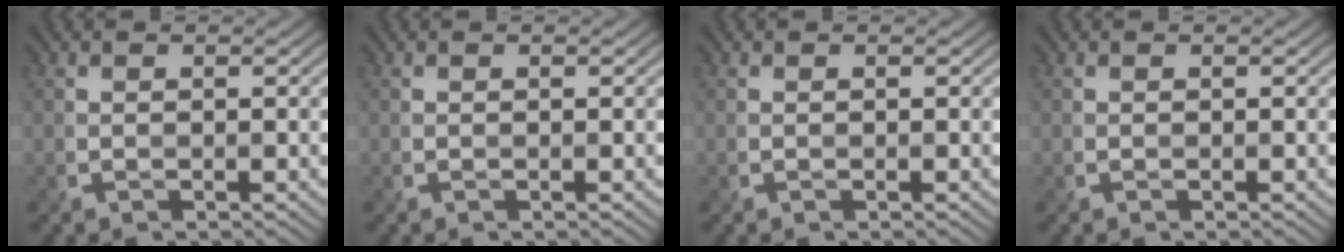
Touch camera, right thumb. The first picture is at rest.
{"total": 0.0}
{"total": 0.0}
{"total": 0.0}